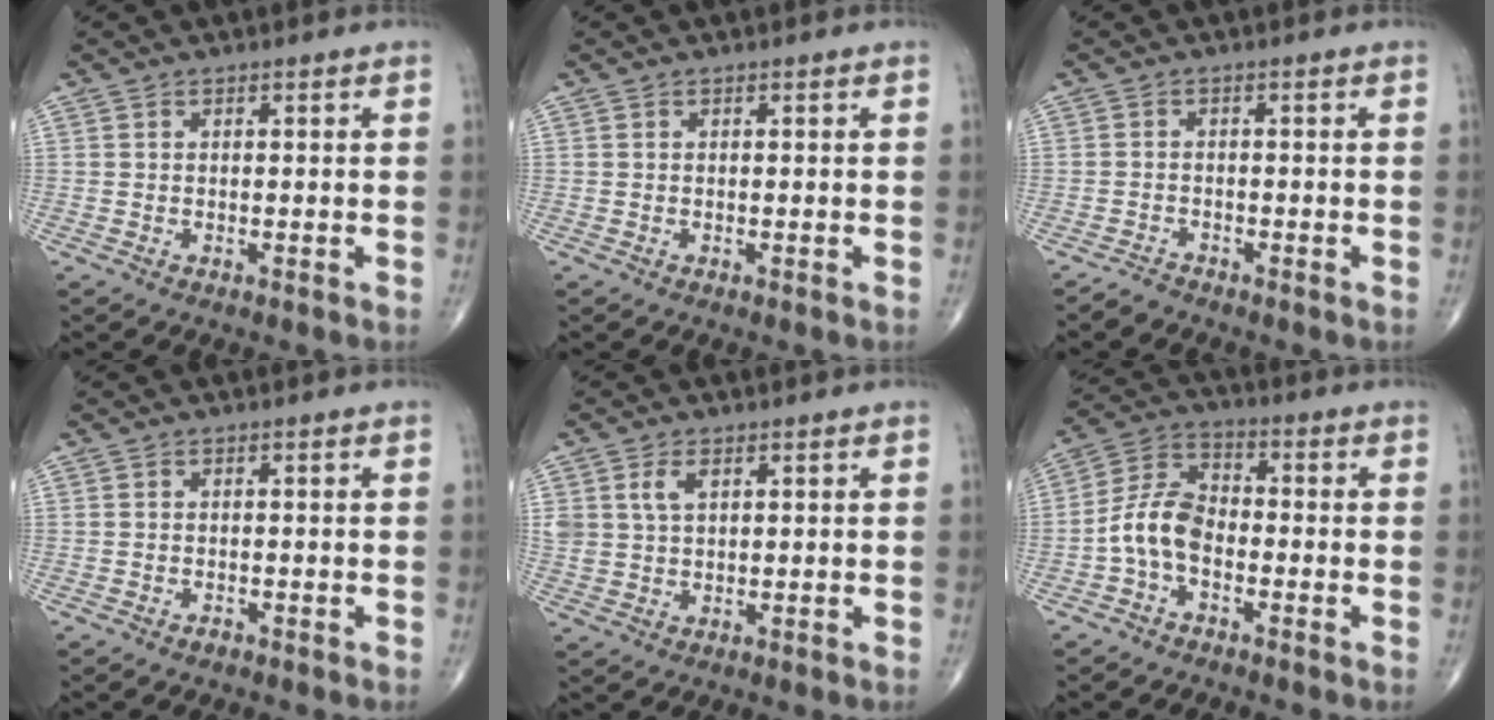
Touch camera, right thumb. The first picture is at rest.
{"total": 0.0}
{"total": 1.6, "force": [-1.5, 0.4, 0.0], "torque": [-0.003, 0.000, -0.030]}
{"total": 0.8, "force": [-0.6, 0.4, 0.3], "torque": [-0.005, 0.003, -0.010]}
{"total": 4.1, "force": [1.6, 2.5, 2.8], "torque": [-0.054, -0.003, 0.037]}
{"total": 8.1, "force": [-2.5, 5.1, 5.8], "torque": [-0.107, 0.035, -0.061]}